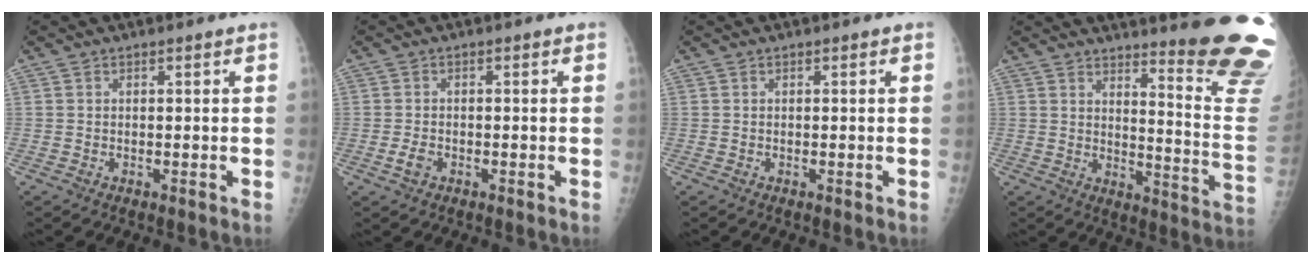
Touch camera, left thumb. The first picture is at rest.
{"total": 2.1, "force": [-1.0, 1.4, 1.3], "torque": [-0.023, 0.002, -0.018]}
{"total": 0.0}
{"total": 18.5, "force": [15.7, 0.7, 9.7], "torque": [-0.105, -0.184, 0.188]}